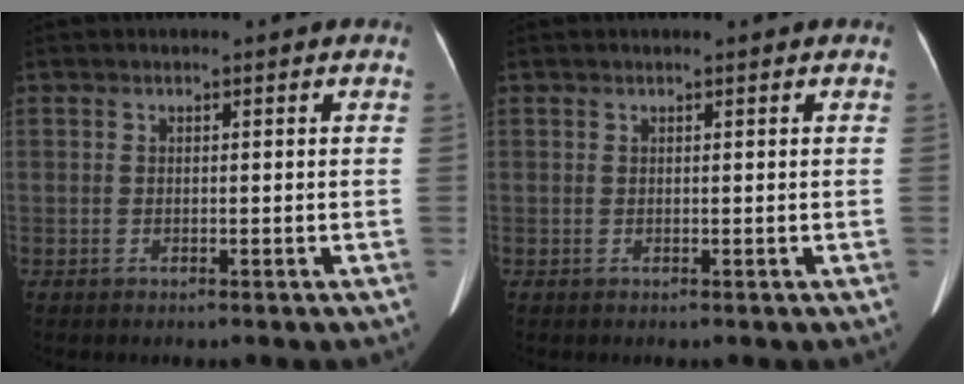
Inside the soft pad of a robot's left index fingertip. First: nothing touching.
{"total": 0.0}